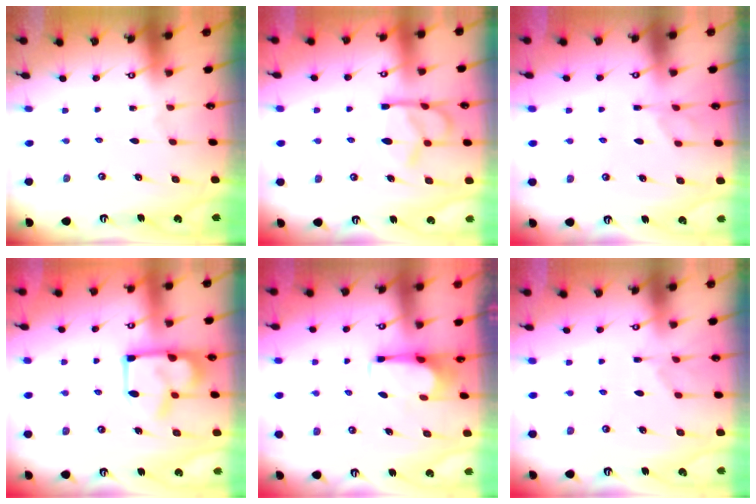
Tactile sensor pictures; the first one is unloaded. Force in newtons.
{"total": 9.7, "press": 9.6, "slide": 1.4}
{"total": 1.6, "press": 1.0, "slide": 1.2}
{"total": 11.4, "press": 11.4, "slide": 1.3}
{"total": 2.8, "press": 2.8, "slide": 0.3}
{"total": 1.6, "press": 1.2, "slide": 1.2}